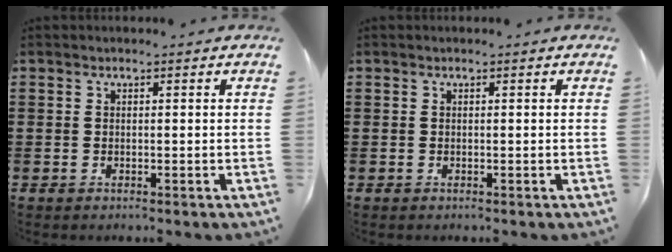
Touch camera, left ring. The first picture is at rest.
{"total": 0.0}